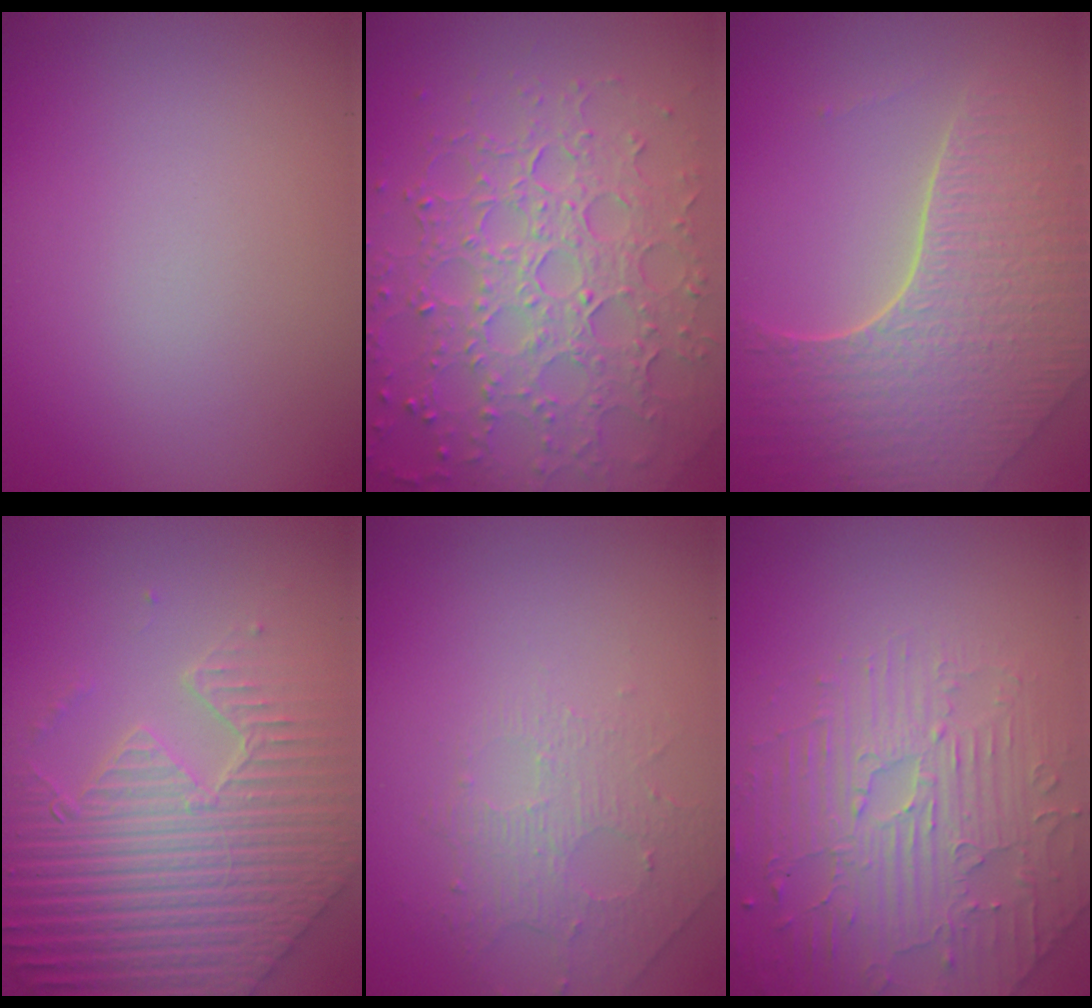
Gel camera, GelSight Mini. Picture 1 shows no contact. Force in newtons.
{"total": 7.7, "press": 5.4, "slide": 5.4}
{"total": 7.2, "press": 5.2, "slide": 5.0}
{"total": 8.8, "press": 6.3, "slide": 6.1}
{"total": 1.6, "press": 1.2, "slide": 1.0}
{"total": 4.4, "press": 4.0, "slide": 1.7}